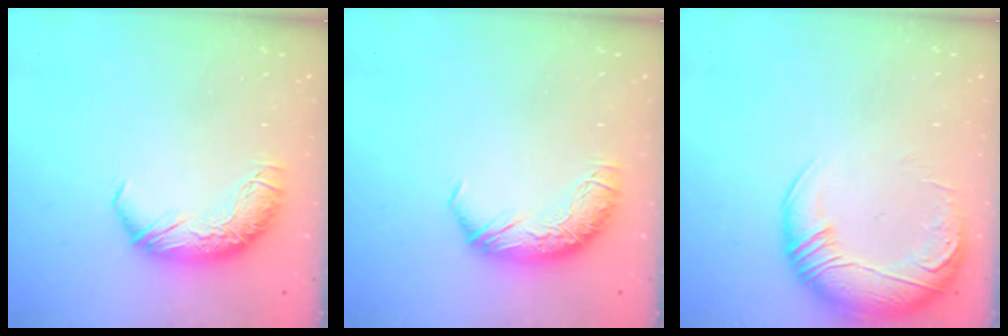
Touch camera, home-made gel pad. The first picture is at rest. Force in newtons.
{"total": 0.0}
{"total": 3.0, "press": 0.1, "slide": 3.0}